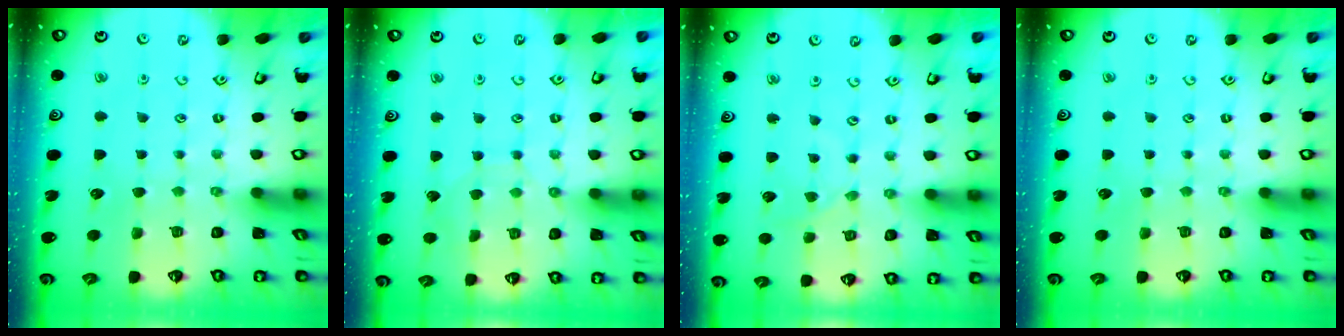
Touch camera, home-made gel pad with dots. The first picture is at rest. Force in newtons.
{"total": 3.9, "press": 3.9, "slide": 0.3}
{"total": 0.6, "press": 0.5, "slide": 0.2}
{"total": 0.0}